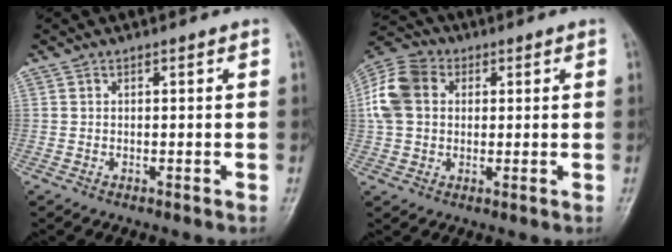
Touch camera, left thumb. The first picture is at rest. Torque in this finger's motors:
{"motor_torque": [0.18, 1.64, 1.19, -0.04, 0.36]}